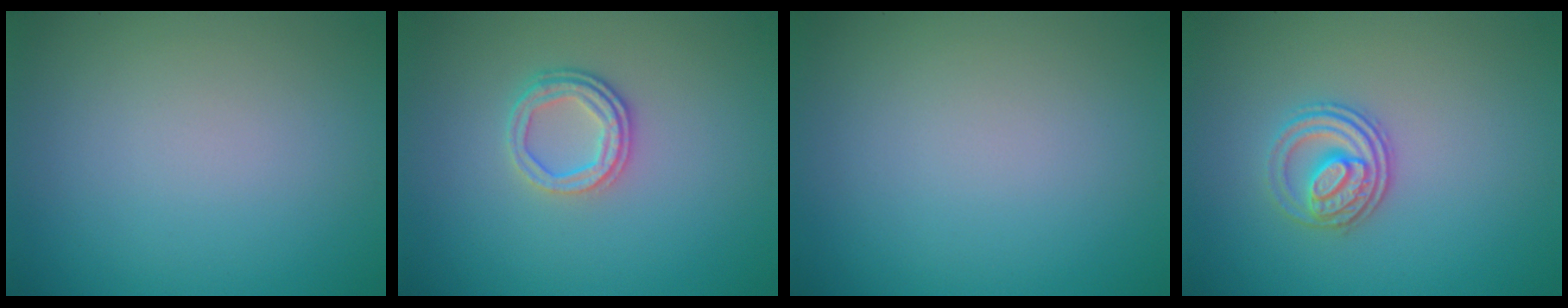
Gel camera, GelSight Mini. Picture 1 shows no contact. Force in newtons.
{"total": 2.6, "press": 2.3, "slide": 1.3}
{"total": 0.0}
{"total": 3.0, "press": 2.6, "slide": 1.5}